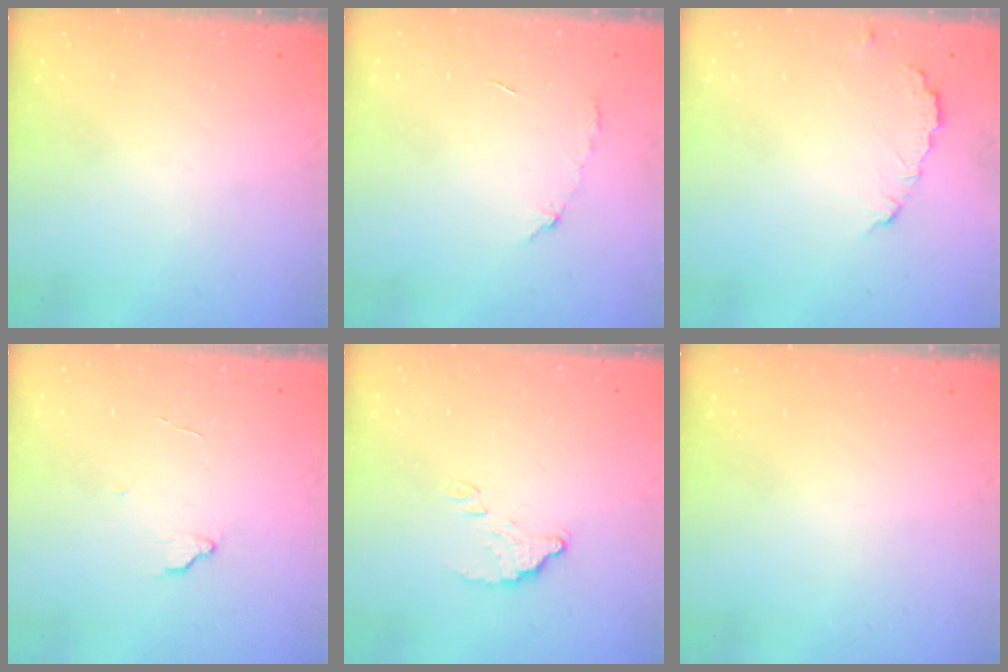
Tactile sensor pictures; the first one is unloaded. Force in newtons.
{"total": 4.8, "press": 4.7, "slide": 0.4}
{"total": 3.9, "press": 3.9, "slide": 0.3}
{"total": 3.8, "press": 3.7, "slide": 0.4}
{"total": 4.3, "press": 4.3, "slide": 0.1}
{"total": 0.0}